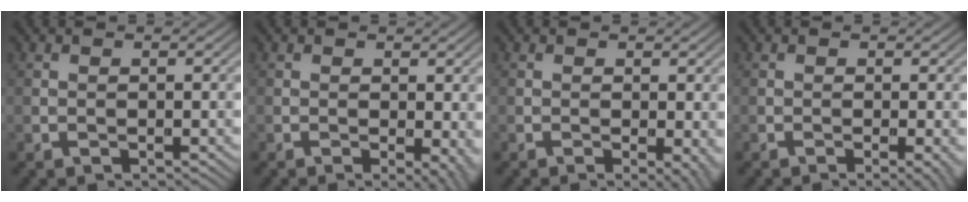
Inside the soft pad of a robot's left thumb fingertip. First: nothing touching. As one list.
[{"total": 3.4, "force": [-0.5, 1.0, 3.2], "torque": [-0.039, -0.006, -0.006]}, {"total": 2.7, "force": [-0.5, 0.6, 2.6], "torque": [-0.033, -0.006, -0.008]}, {"total": 2.1, "force": [-0.7, 0.2, 2.0], "torque": [-0.027, 0.000, -0.013]}]